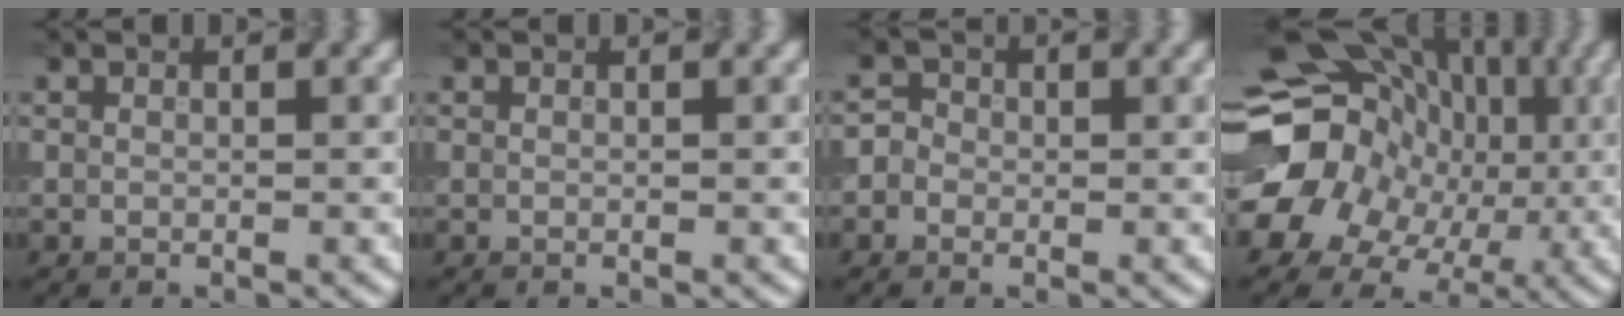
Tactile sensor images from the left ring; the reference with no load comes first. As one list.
[{"total": 0.0}, {"total": 2.2, "force": [-0.1, 2.1, 0.7], "torque": [0.008, 0.008, -0.028]}, {"total": 16.6, "force": [0.4, 14.1, 8.9], "torque": [-0.156, -0.005, -0.003]}]